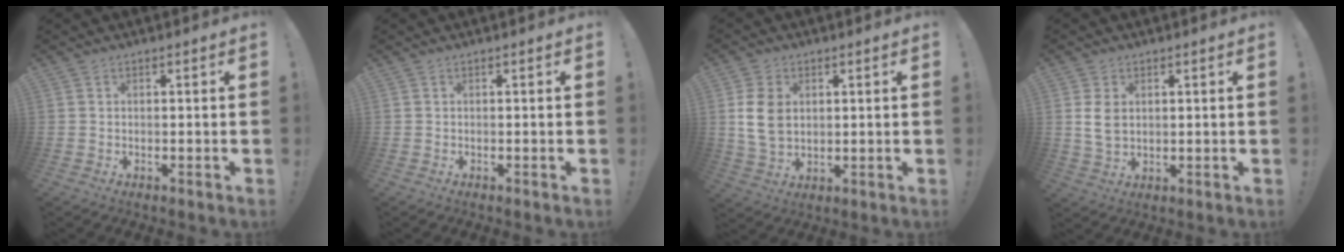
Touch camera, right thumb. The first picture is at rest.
{"total": 0.0}
{"total": 9.5, "force": [1.6, 7.0, 6.2], "torque": [-0.117, 0.006, 0.033]}
{"total": 5.4, "force": [1.3, 3.7, 3.7], "torque": [-0.067, -0.003, 0.022]}